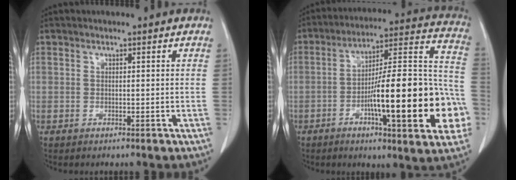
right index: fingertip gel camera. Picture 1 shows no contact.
{"total": 24.2, "force": [-6.6, 4.2, 22.9], "torque": [-0.270, 0.023, -0.089]}